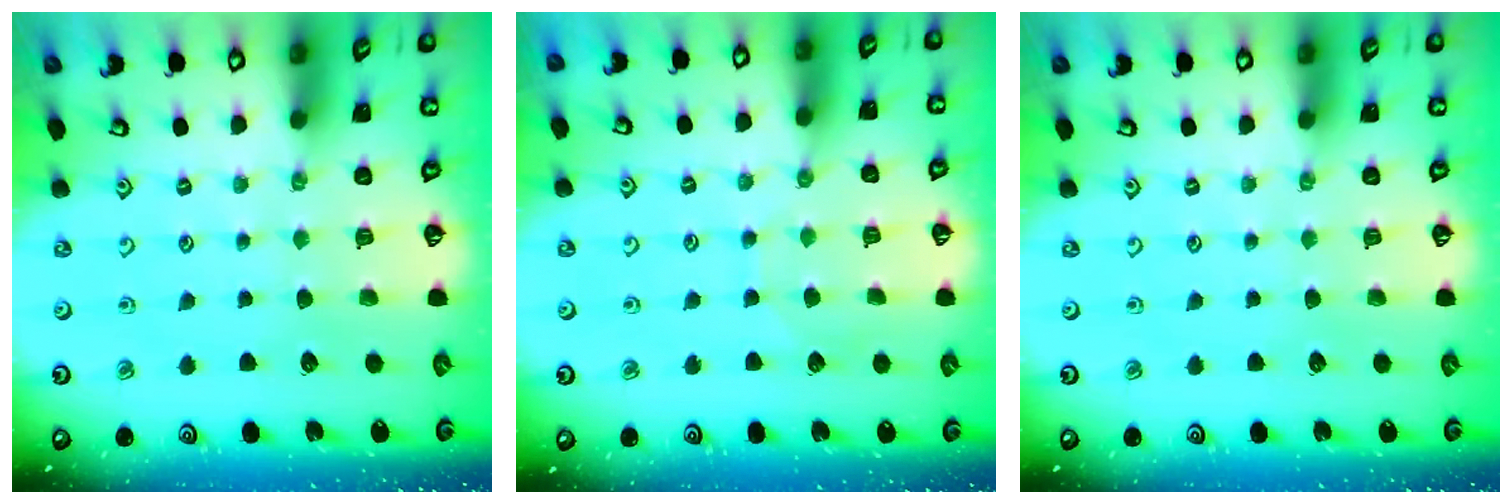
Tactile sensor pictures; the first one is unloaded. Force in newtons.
{"total": 3.8, "press": 3.8, "slide": 0.4}
{"total": 0.0}